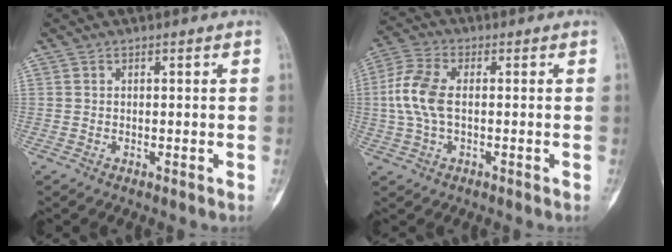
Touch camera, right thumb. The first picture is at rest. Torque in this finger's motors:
{"motor_torque": [1.26, 0.90, 0.98, -0.61, 0.27]}